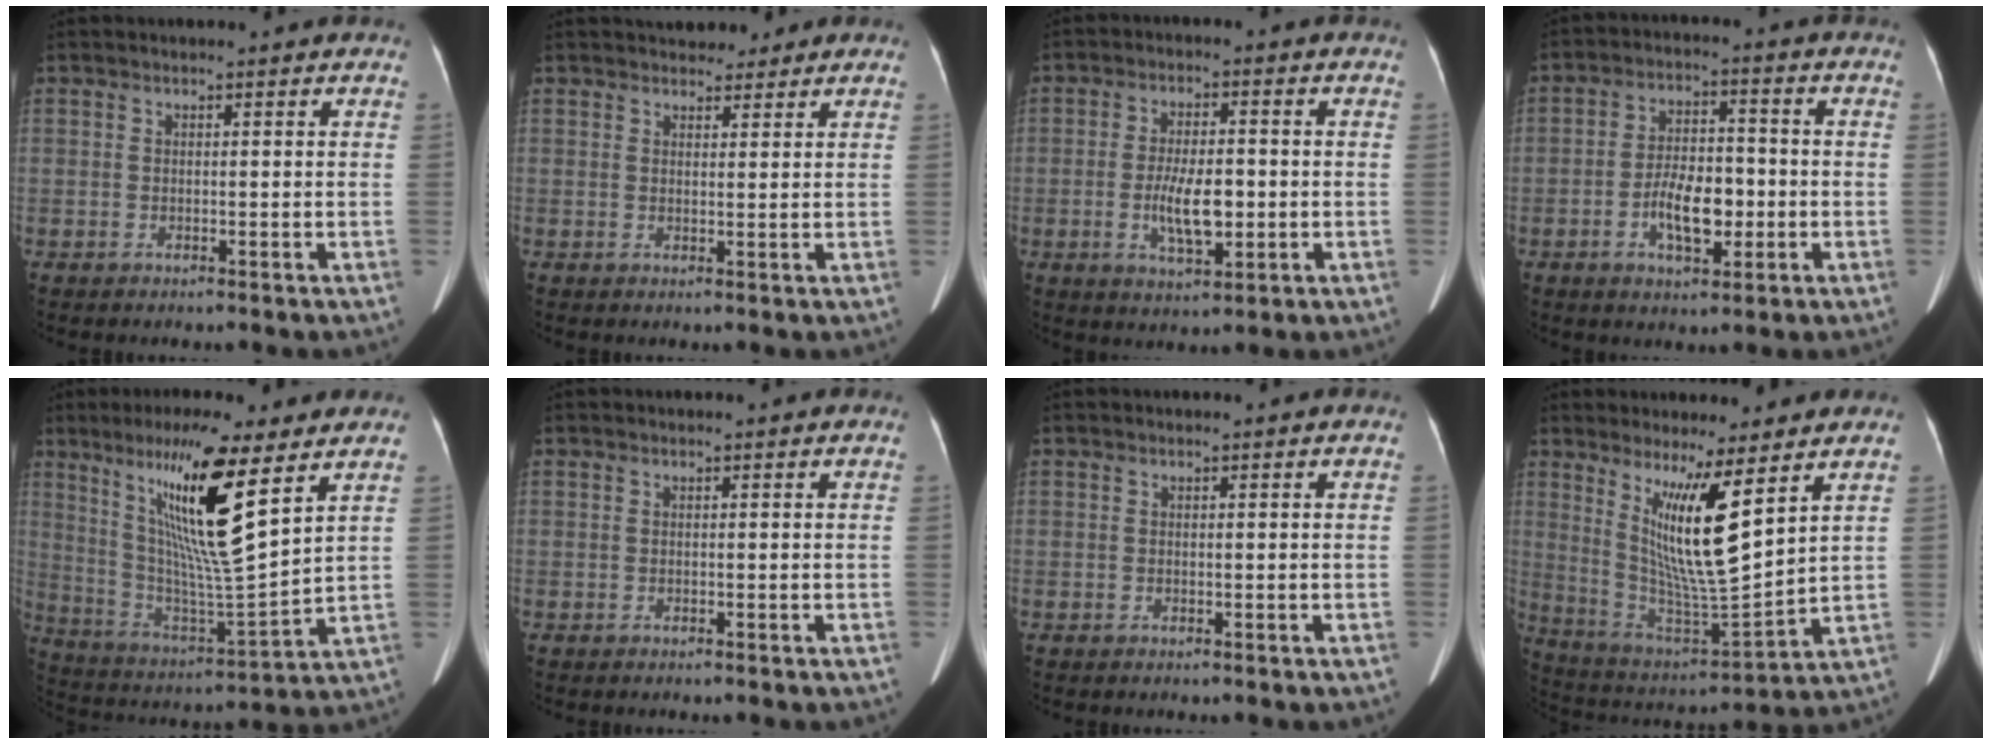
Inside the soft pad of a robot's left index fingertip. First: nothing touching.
{"total": 5.5, "force": [4.7, 2.3, 1.7], "torque": [-0.010, 0.011, 0.063]}
{"total": 7.5, "force": [-1.4, 2.5, 6.9], "torque": [-0.135, -0.003, -0.021]}
{"total": 8.1, "force": [-2.3, 3.5, 6.9], "torque": [-0.134, 0.009, -0.038]}
{"total": 17.3, "force": [8.8, 0.7, 14.9], "torque": [-0.283, -0.011, 0.156]}
{"total": 0.0}
{"total": 0.0}
{"total": 12.9, "force": [6.0, 0.7, 11.4], "torque": [-0.222, -0.025, 0.117]}